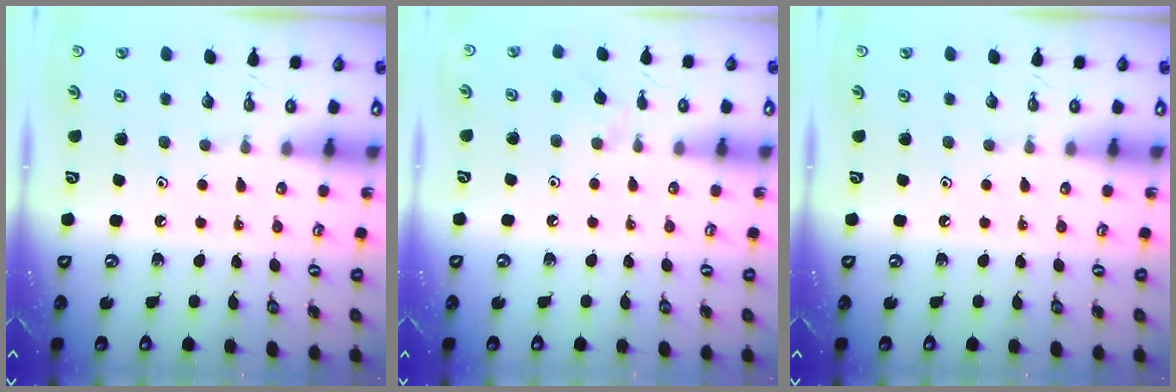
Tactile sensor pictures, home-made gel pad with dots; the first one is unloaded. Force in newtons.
{"total": 3.9, "press": 3.9, "slide": 0.7}
{"total": 0.0}